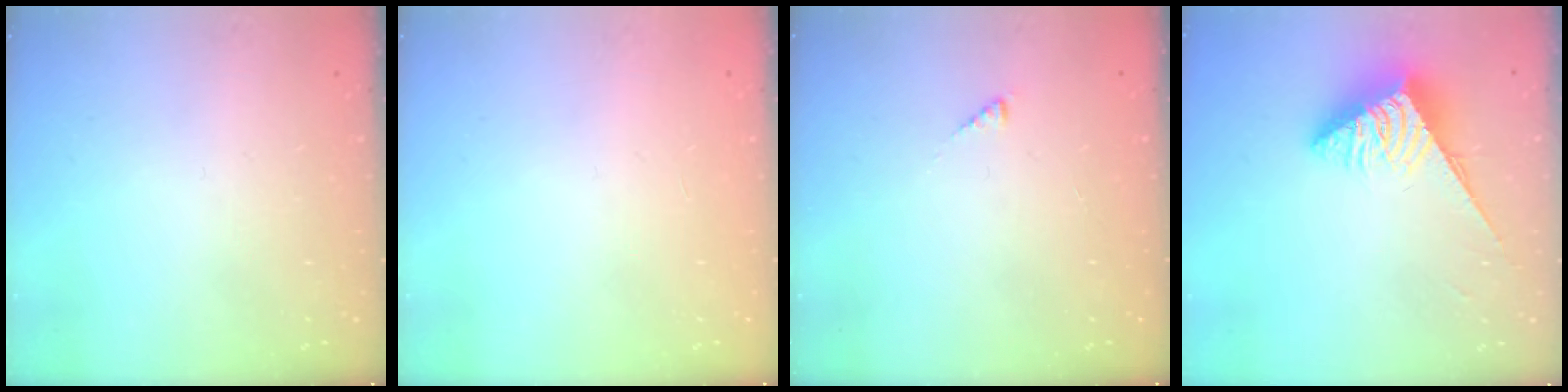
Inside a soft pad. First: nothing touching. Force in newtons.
{"total": 0.0}
{"total": 2.2, "press": 2.2, "slide": 0.4}
{"total": 5.9, "press": 5.9, "slide": 0.2}